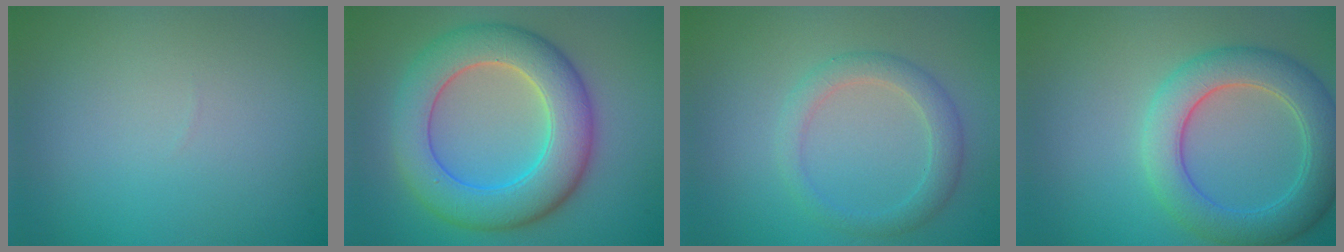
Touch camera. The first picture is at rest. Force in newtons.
{"total": 8.4, "press": 8.4, "slide": 0.3}
{"total": 2.6, "press": 2.6, "slide": 0.2}
{"total": 5.7, "press": 5.7, "slide": 0.2}